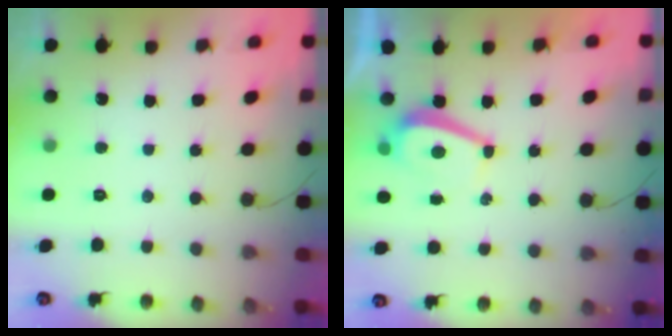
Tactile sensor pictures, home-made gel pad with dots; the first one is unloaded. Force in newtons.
{"total": 4.1, "press": 4.1, "slide": 0.3}